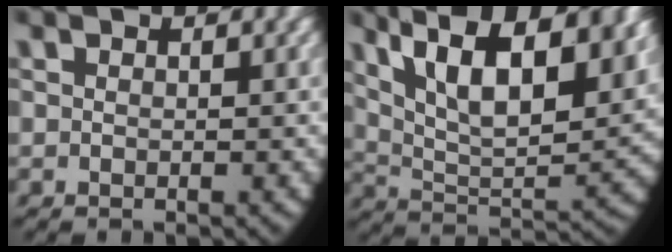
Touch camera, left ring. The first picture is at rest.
{"total": 12.6, "force": [4.6, 7.0, 9.4], "torque": [-0.179, -0.023, 0.081]}